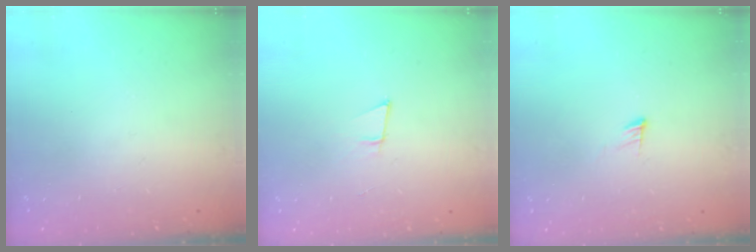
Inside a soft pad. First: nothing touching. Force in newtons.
{"total": 5.2, "press": 4.3, "slide": 2.9}
{"total": 4.0, "press": 4.0, "slide": 0.3}